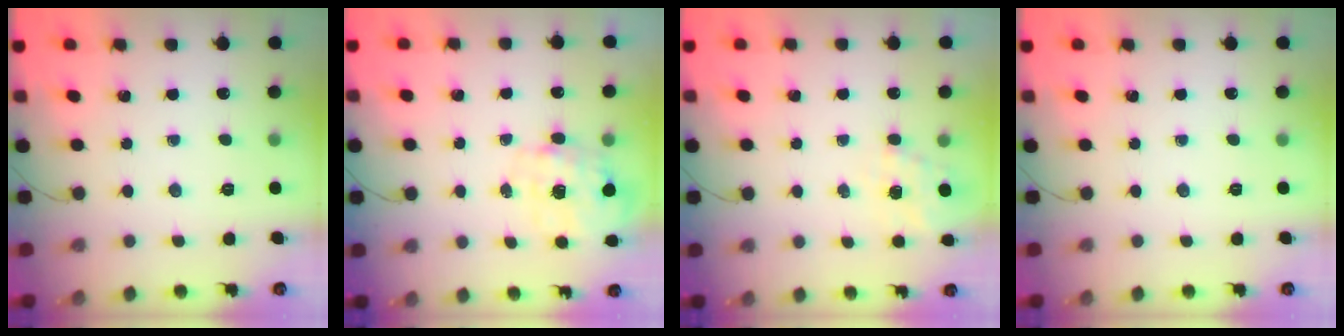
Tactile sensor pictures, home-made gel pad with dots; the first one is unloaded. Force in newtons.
{"total": 3.9, "press": 3.8, "slide": 0.9}
{"total": 6.7, "press": 6.5, "slide": 1.4}
{"total": 0.0}